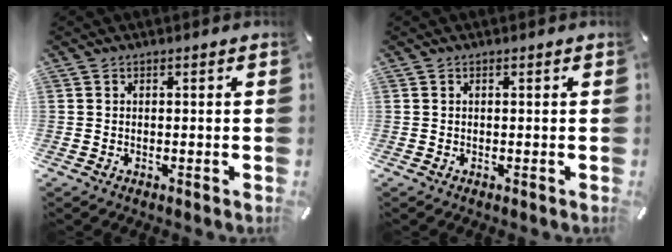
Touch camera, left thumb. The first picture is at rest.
{"total": 0.0}